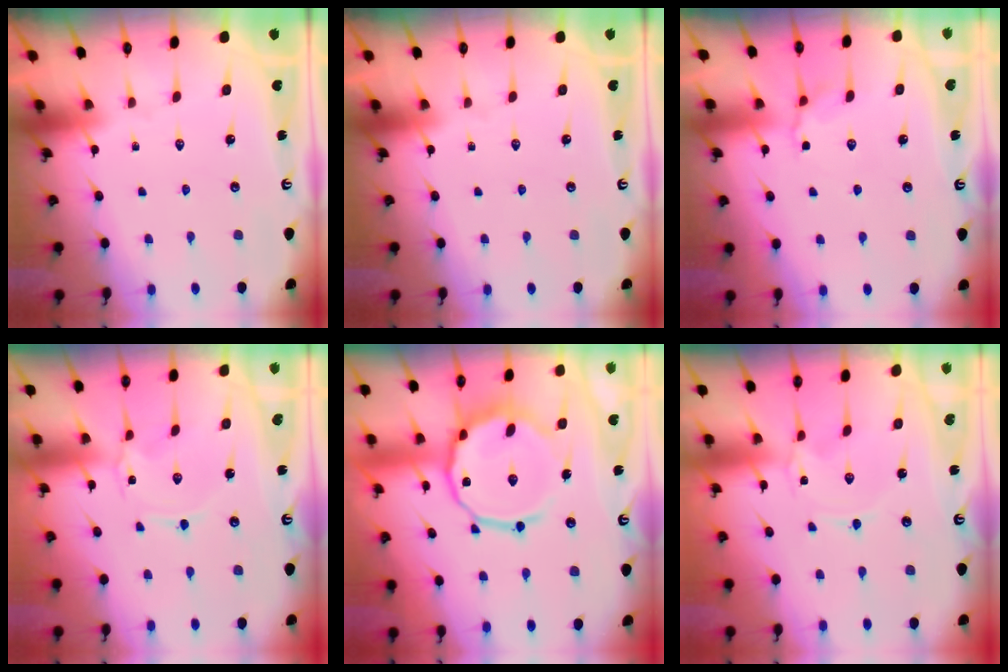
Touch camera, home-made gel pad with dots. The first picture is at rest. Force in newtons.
{"total": 0.0}
{"total": 5.4, "press": 5.0, "slide": 1.8}
{"total": 1.3, "press": 1.2, "slide": 0.2}
{"total": 15.2, "press": 15.1, "slide": 1.5}
{"total": 0.0}